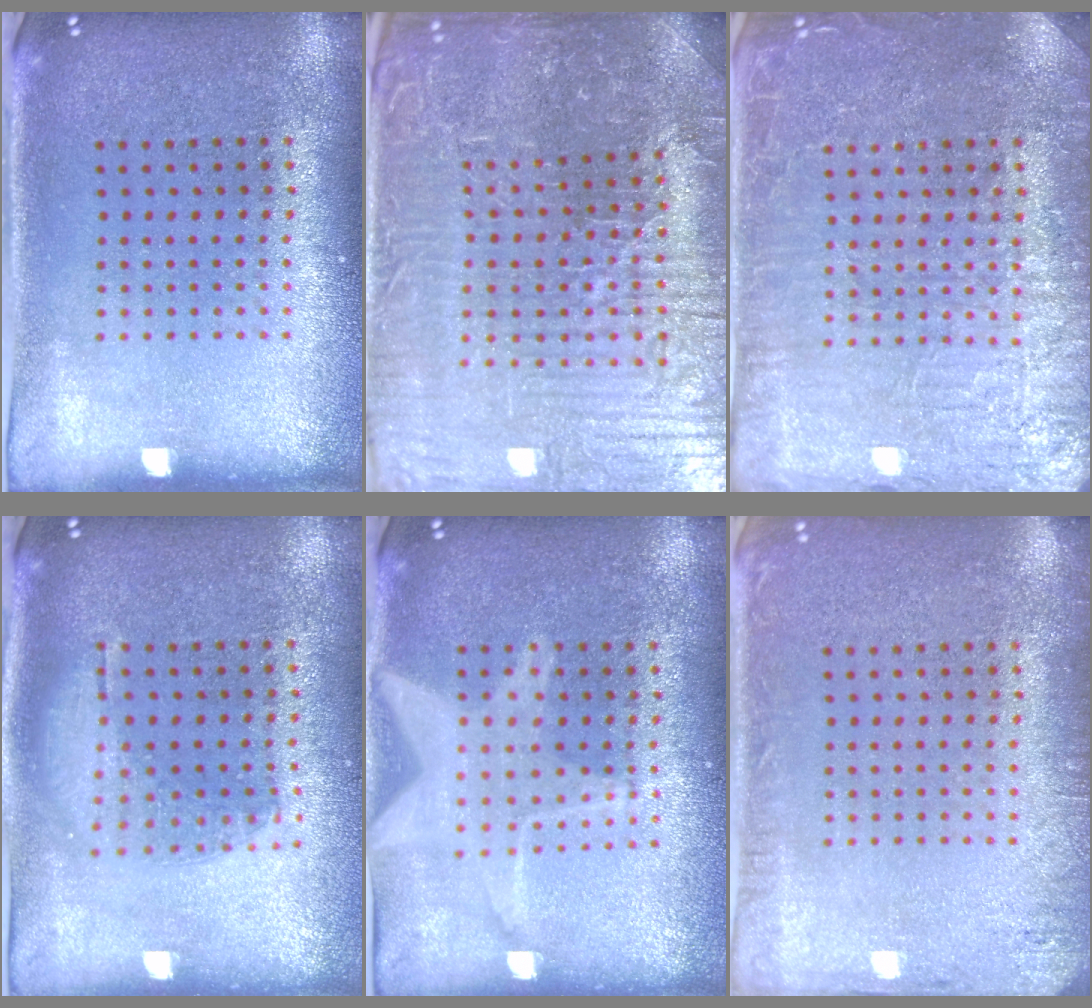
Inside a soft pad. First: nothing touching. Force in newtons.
{"total": 5.5, "press": 5.3, "slide": 1.4}
{"total": 4.0, "press": 3.9, "slide": 0.7}
{"total": 1.1, "press": 1.0, "slide": 0.4}
{"total": 1.8, "press": 1.8, "slide": 0.1}
{"total": 1.9, "press": 1.9, "slide": 0.2}